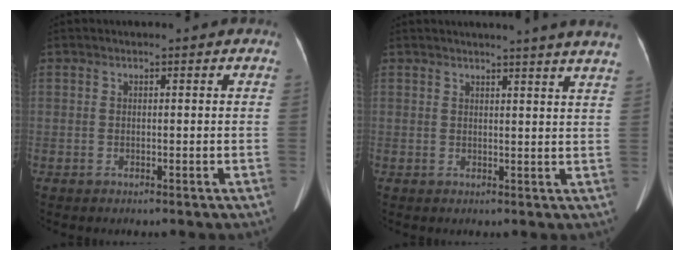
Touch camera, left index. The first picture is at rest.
{"total": 9.9, "force": [9.0, -1.2, 3.9], "torque": [-0.048, -0.029, 0.082]}